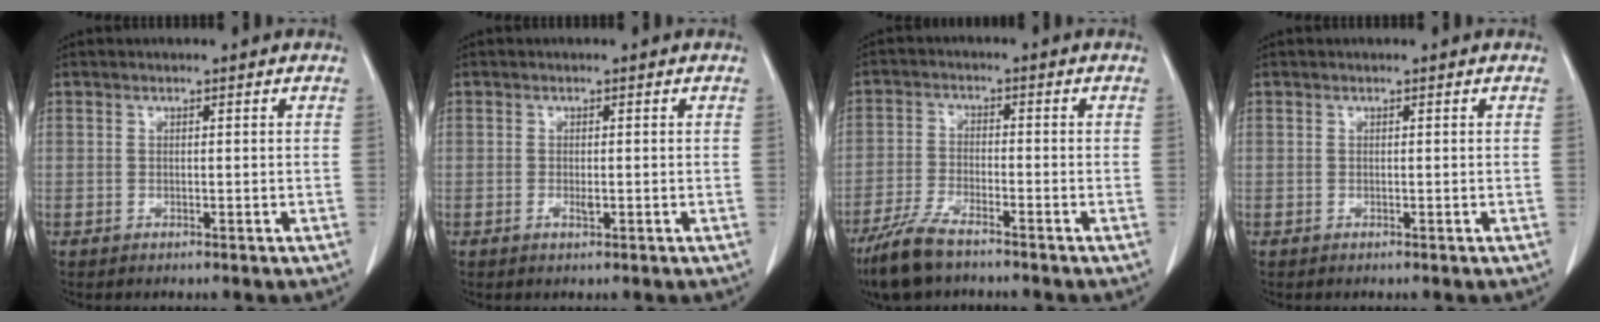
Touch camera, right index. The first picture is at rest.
{"total": 1.0, "force": [-0.3, 0.2, 0.9], "torque": [-0.020, -0.003, -0.004]}
{"total": 7.2, "force": [-5.6, 1.6, 4.2], "torque": [-0.096, -0.016, -0.109]}
{"total": 0.0}